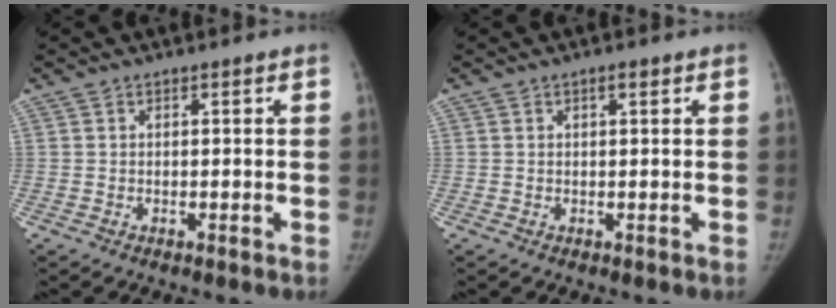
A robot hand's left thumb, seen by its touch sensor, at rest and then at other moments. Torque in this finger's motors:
{"motor_torque": [0.17, -0.08, 0.54, -0.16, 0.02]}